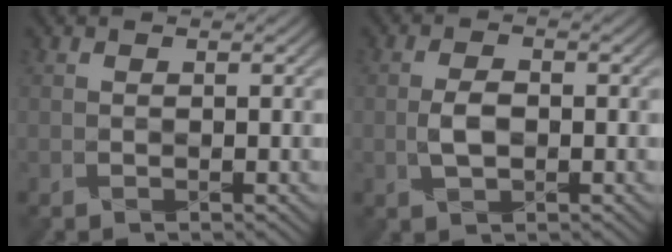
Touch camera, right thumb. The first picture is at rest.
{"total": 2.6, "force": [-0.7, 1.4, 2.0], "torque": [-0.041, -0.002, -0.012]}